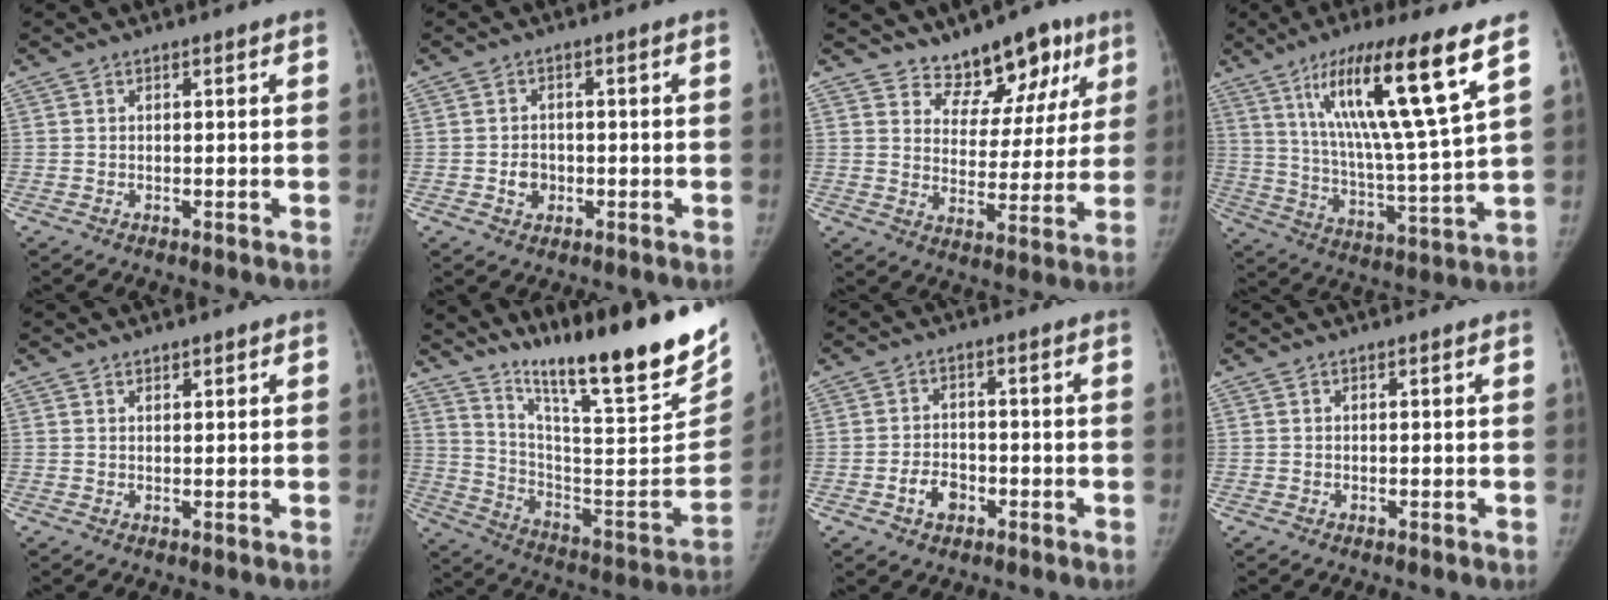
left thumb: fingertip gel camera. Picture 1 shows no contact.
{"total": 3.0, "force": [-0.7, 2.5, 1.4], "torque": [-0.012, 0.005, -0.009]}
{"total": 11.8, "force": [8.6, 6.6, 4.5], "torque": [-0.008, -0.045, 0.125]}
{"total": 20.3, "force": [10.3, 1.5, 17.5], "torque": [-0.288, -0.049, 0.174]}
{"total": 1.1, "force": [1.0, 0.3, 0.4], "torque": [-0.002, -0.005, 0.015]}
{"total": 29.0, "force": [22.1, 3.3, 18.5], "torque": [-0.270, -0.134, 0.344]}
{"total": 4.3, "force": [-1.9, 3.1, 2.4], "torque": [-0.030, 0.018, -0.031]}
{"total": 0.0}